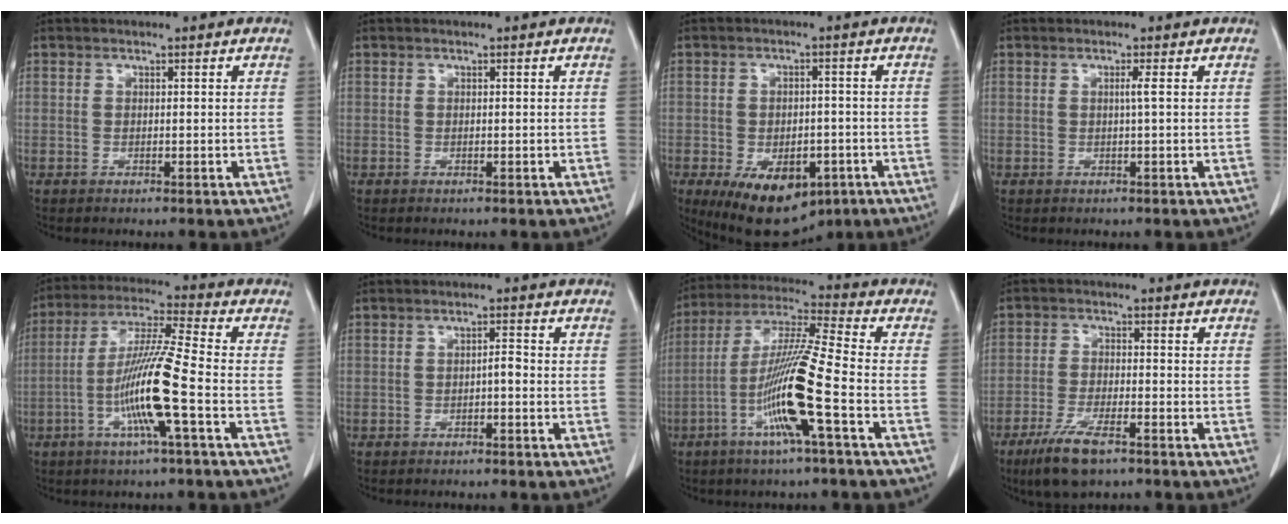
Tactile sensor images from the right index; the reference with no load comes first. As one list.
[{"total": 0.0}, {"total": 13.3, "force": [-6.9, 7.6, 8.4], "torque": [-0.149, -0.008, -0.092]}, {"total": 1.0, "force": [0.1, -0.4, 0.9], "torque": [-0.013, 0.000, 0.000]}, {"total": 12.2, "force": [-3.7, -0.7, 11.6], "torque": [-0.229, -0.004, -0.078]}, {"total": 1.4, "force": [-0.5, 0.3, 1.3], "torque": [-0.018, 0.003, -0.009]}, {"total": 13.6, "force": [-4.8, -0.8, 12.7], "torque": [-0.256, -0.005, -0.099]}, {"total": 7.4, "force": [-4.9, 1.7, 5.3], "torque": [-0.106, -0.014, -0.084]}]